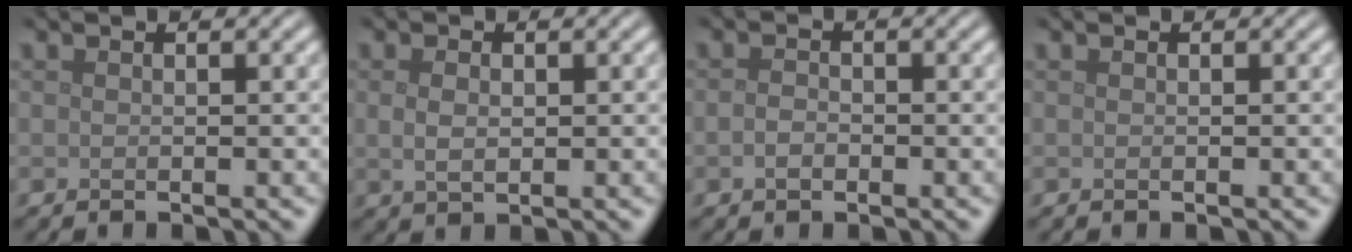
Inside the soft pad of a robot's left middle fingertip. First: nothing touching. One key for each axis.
{"total": 1.8, "fx": 0.2, "fy": 1.1, "fz": 1.3, "tx": -0.032, "ty": -0.001, "tz": 0.007}
{"total": 1.3, "fx": -0.5, "fy": 0.9, "fz": 0.8, "tx": -0.018, "ty": 0.000, "tz": -0.013}
{"total": 0.0}